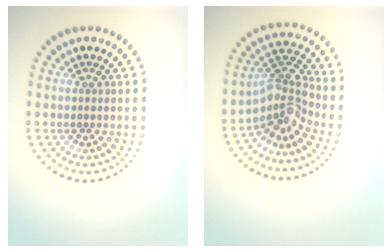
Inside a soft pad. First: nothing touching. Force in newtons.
{"total": 4.0, "press": 3.2, "slide": 2.5}